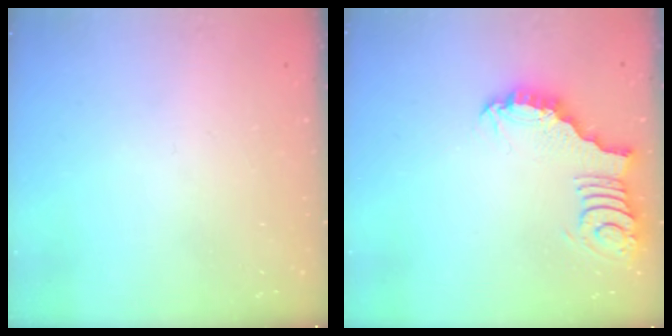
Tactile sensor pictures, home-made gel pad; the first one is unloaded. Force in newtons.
{"total": 2.4, "press": 2.4, "slide": 0.3}